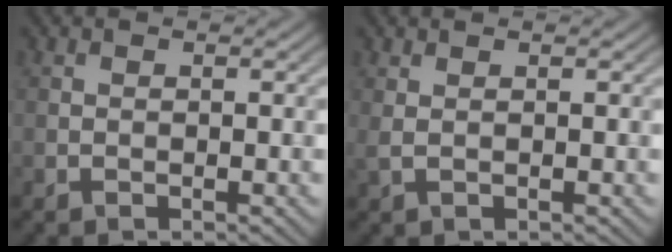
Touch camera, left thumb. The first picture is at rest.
{"total": 1.1, "force": [0.5, 0.2, 1.0], "torque": [-0.028, 0.004, 0.010]}